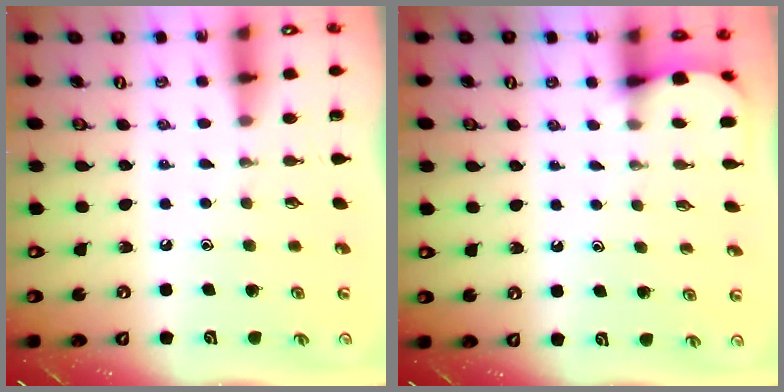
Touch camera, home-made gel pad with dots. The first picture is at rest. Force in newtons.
{"total": 2.7, "press": 2.7, "slide": 0.3}